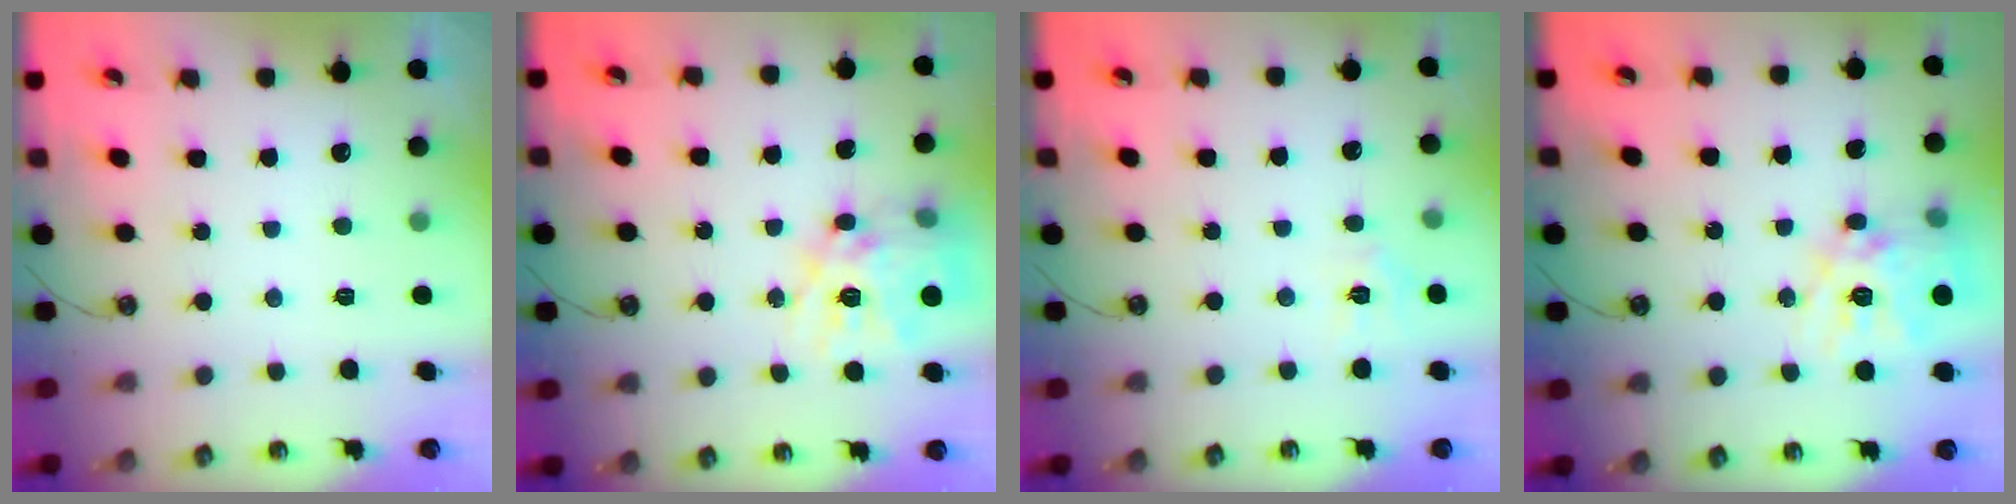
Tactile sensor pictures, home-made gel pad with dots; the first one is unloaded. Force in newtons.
{"total": 16.4, "press": 16.3, "slide": 1.6}
{"total": 3.9, "press": 3.9, "slide": 0.2}
{"total": 15.8, "press": 15.7, "slide": 1.6}